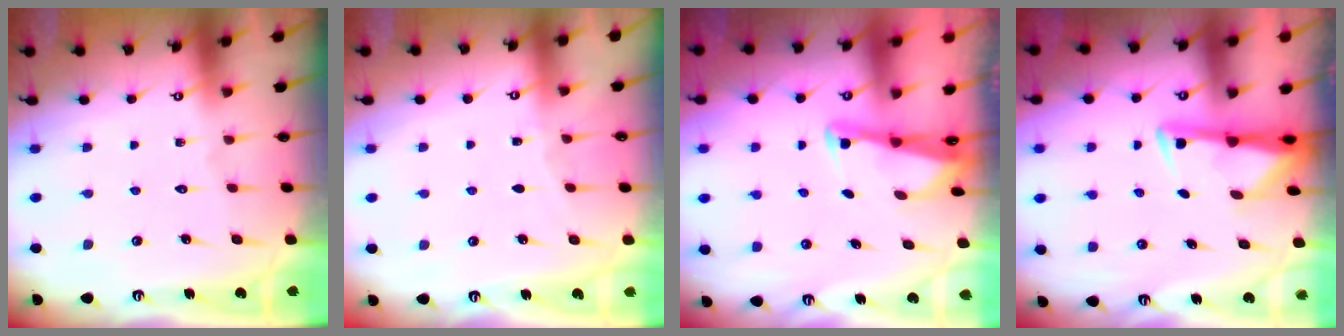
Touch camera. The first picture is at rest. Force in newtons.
{"total": 2.7, "press": 2.6, "slide": 0.3}
{"total": 2.6, "press": 2.6, "slide": 0.2}
{"total": 2.9, "press": 2.9, "slide": 0.5}